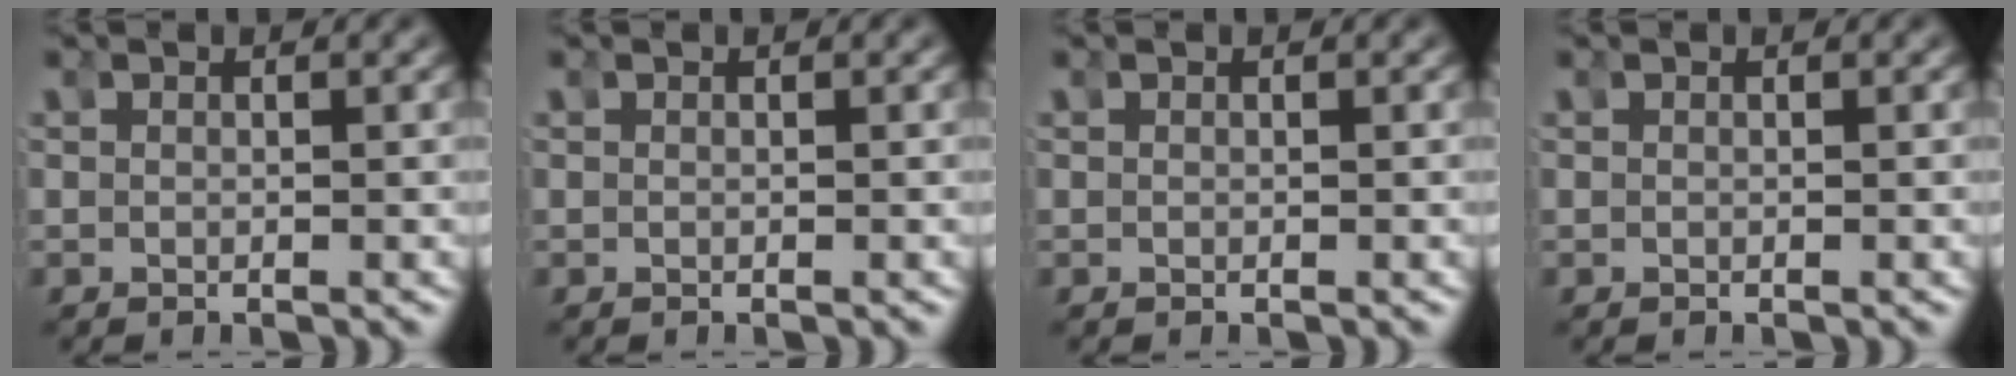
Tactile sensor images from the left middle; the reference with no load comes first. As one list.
[{"total": 0.0}, {"total": 0.0}, {"total": 0.0}]